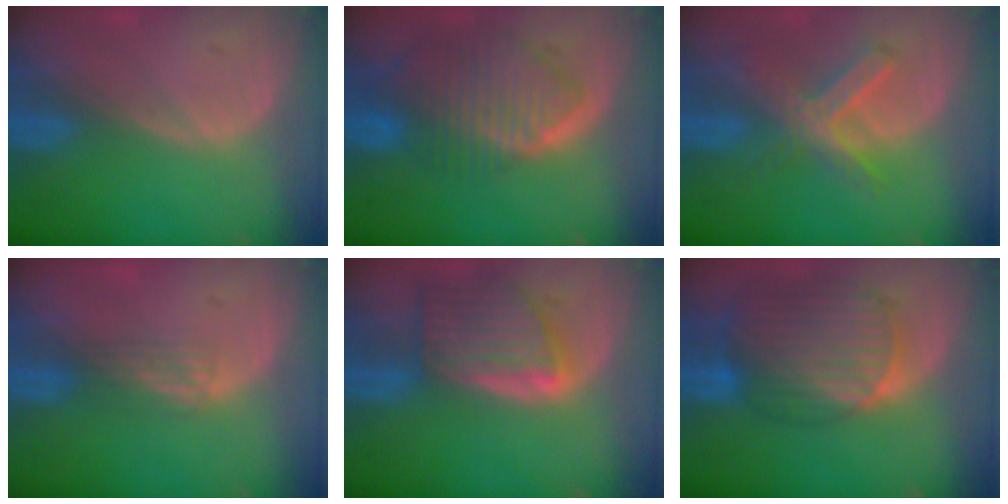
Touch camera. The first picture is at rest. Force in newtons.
{"total": 9.9, "press": 8.4, "slide": 5.2}
{"total": 7.4, "press": 6.4, "slide": 3.9}
{"total": 2.2, "press": 1.8, "slide": 1.2}
{"total": 8.0, "press": 7.2, "slide": 3.4}
{"total": 10.7, "press": 9.2, "slide": 5.5}